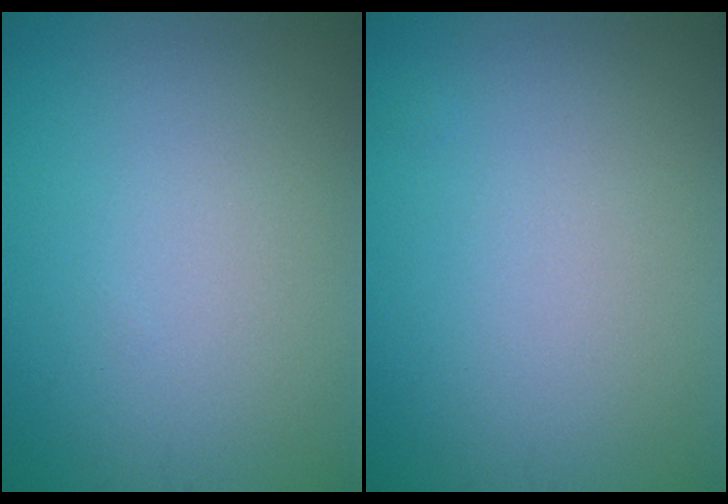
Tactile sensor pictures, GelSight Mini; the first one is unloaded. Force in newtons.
{"total": 0.0}